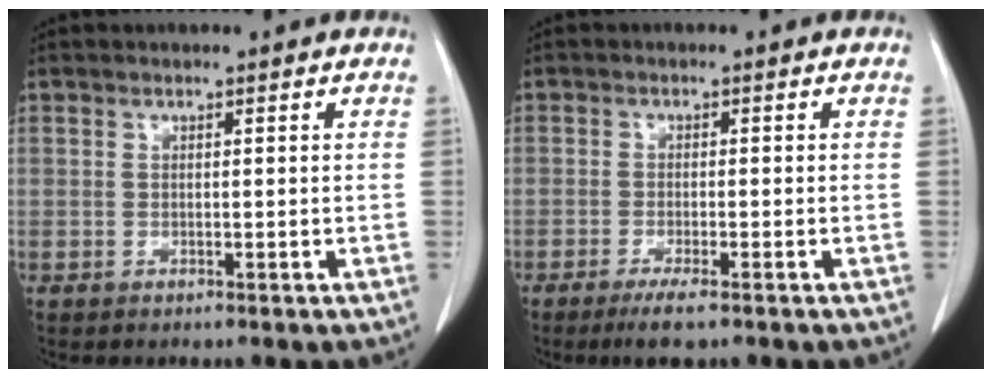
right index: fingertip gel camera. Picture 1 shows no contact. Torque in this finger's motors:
{"motor_torque": [0.46, -0.09, 0.04, 0.02]}